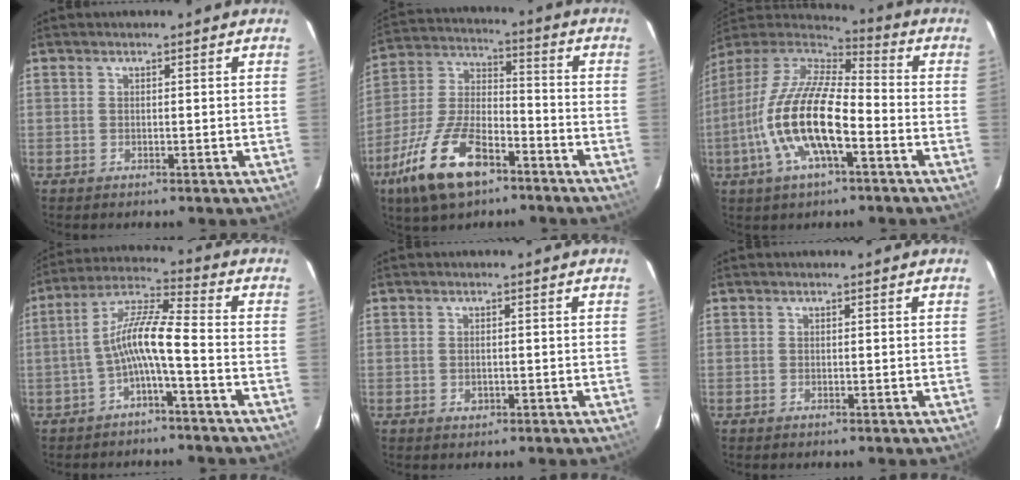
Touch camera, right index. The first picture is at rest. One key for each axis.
{"total": 17.7, "fx": -10.3, "fy": 7.6, "fz": 12.2, "tx": -0.261, "ty": -0.009, "tz": -0.188}
{"total": 18.2, "fx": -5.9, "fy": 6.2, "fz": 16.0, "tx": -0.321, "ty": -0.015, "tz": -0.118}
{"total": 8.3, "fx": -3.0, "fy": 0.6, "fz": 7.7, "tx": -0.175, "ty": 0.020, "tz": -0.057}
{"total": 1.3, "fx": -0.3, "fy": 1.0, "fz": 0.7, "tx": -0.011, "ty": 0.001, "tz": -0.004}
{"total": 0.0}